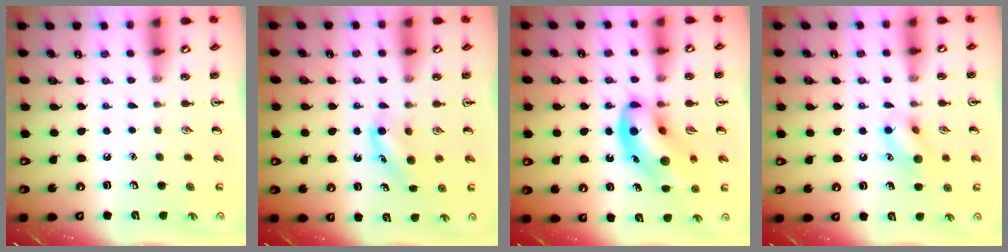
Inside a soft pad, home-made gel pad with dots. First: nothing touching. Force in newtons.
{"total": 5.2, "press": 5.0, "slide": 1.4}
{"total": 14.1, "press": 13.5, "slide": 4.0}
{"total": 10.9, "press": 10.8, "slide": 1.0}